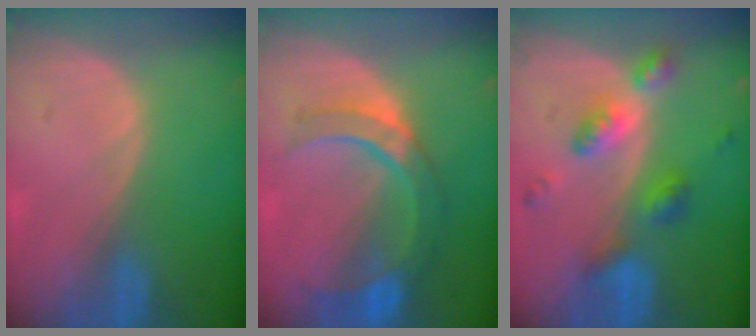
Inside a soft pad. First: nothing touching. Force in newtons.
{"total": 8.7, "press": 8.0, "slide": 3.2}
{"total": 6.7, "press": 6.6, "slide": 0.5}